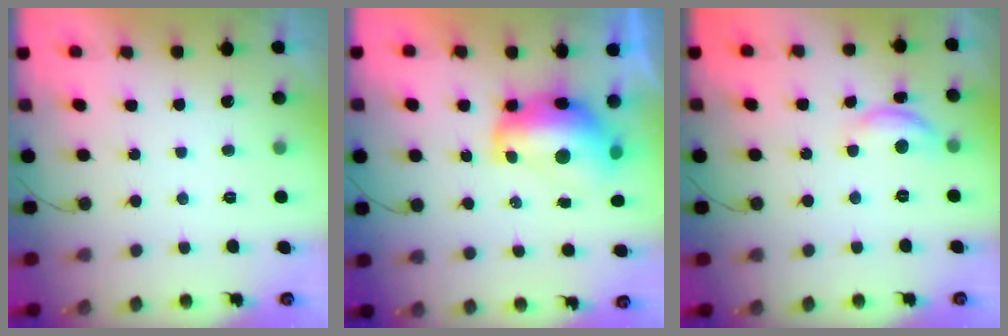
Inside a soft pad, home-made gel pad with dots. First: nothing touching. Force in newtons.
{"total": 12.2, "press": 12.1, "slide": 1.6}
{"total": 9.0, "press": 9.0, "slide": 0.4}